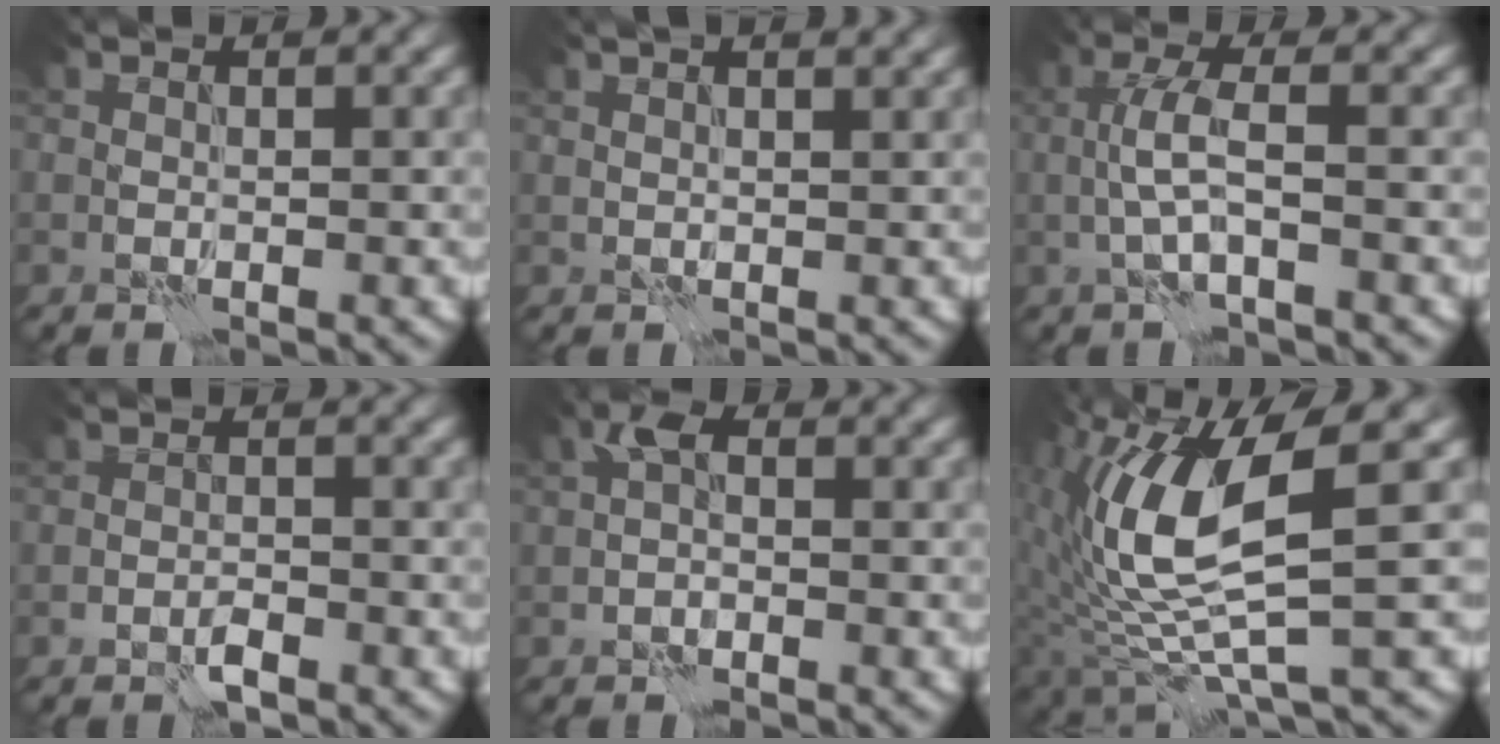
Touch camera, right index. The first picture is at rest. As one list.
[{"total": 5.3, "force": [3.6, 2.1, 3.2], "torque": [-0.032, 0.034, 0.030]}, {"total": 3.2, "force": [-0.6, 0.5, 3.0], "torque": [-0.065, 0.010, -0.018]}, {"total": 1.5, "force": [-1.0, 0.6, 0.9], "torque": [-0.016, 0.003, -0.020]}, {"total": 2.0, "force": [0.0, 1.2, 1.6], "torque": [-0.030, 0.006, -0.008]}, {"total": 10.2, "force": [1.2, 3.0, 9.7], "torque": [-0.213, -0.008, 0.027]}]